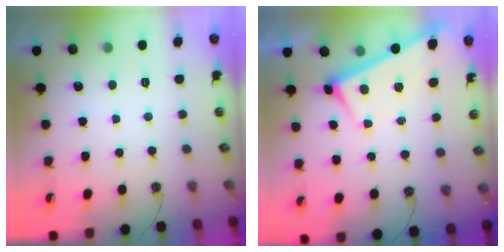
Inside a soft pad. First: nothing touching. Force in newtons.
{"total": 2.9, "press": 2.9, "slide": 0.1}